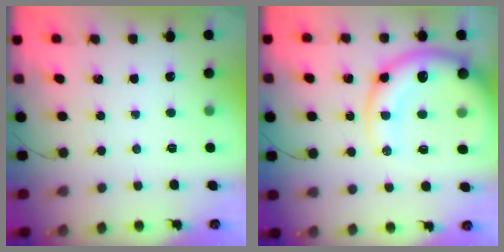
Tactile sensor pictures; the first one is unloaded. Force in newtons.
{"total": 16.3, "press": 15.9, "slide": 3.7}